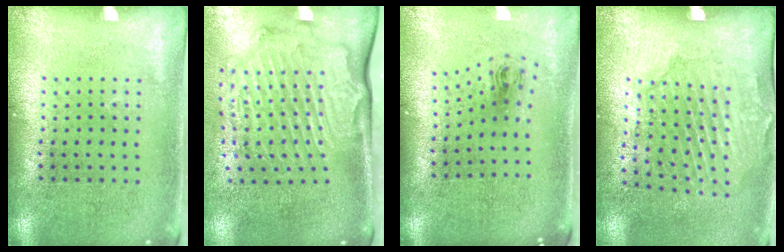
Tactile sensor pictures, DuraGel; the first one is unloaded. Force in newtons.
{"total": 2.3, "press": 2.1, "slide": 0.7}
{"total": 0.8, "press": 0.4, "slide": 0.8}
{"total": 1.6, "press": 1.4, "slide": 0.8}